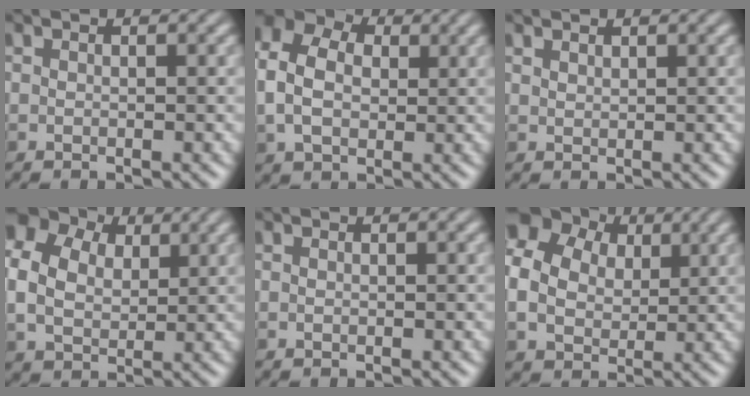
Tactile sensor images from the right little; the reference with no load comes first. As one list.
[{"total": 6.8, "force": [0.5, 5.0, 4.6], "torque": [-0.117, 0.014, 0.009]}, {"total": 1.2, "force": [1.1, 0.5, 0.3], "torque": [-0.013, -0.005, 0.030]}, {"total": 8.4, "force": [3.0, 6.3, 4.6], "torque": [-0.117, 0.026, 0.049]}, {"total": 0.0}, {"total": 9.0, "force": [2.6, 6.9, 5.1], "torque": [-0.120, 0.025, 0.042]}]